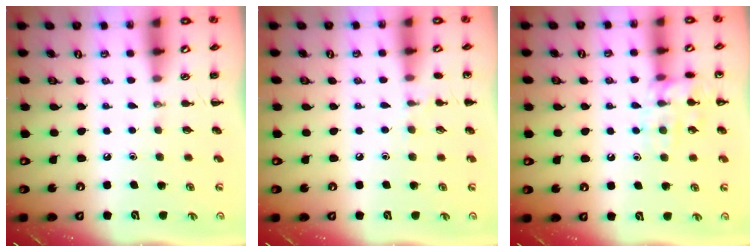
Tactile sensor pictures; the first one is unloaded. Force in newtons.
{"total": 5.8, "press": 5.5, "slide": 1.7}
{"total": 11.2, "press": 11.2, "slide": 0.6}